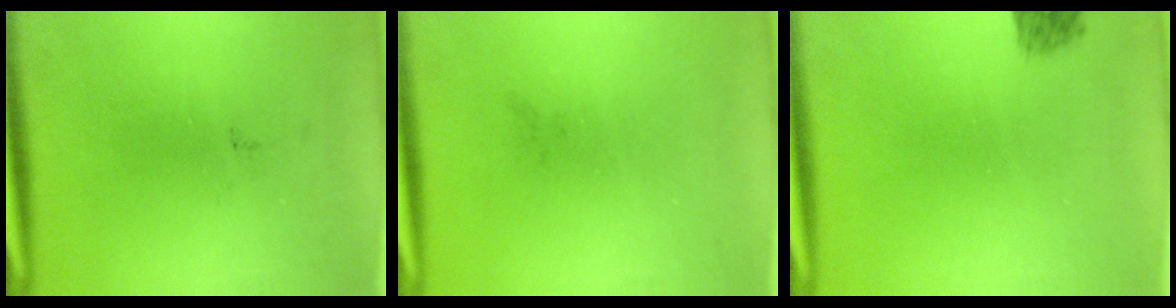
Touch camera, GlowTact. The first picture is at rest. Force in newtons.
{"total": 0.0}
{"total": 1.4}